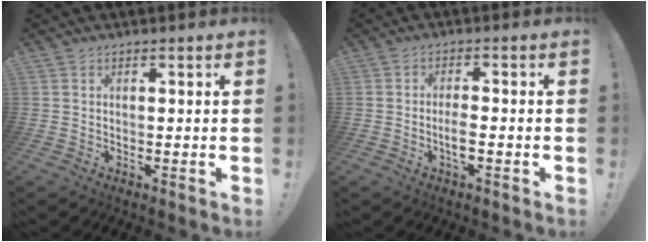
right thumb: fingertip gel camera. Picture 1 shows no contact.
{"total": 4.3, "force": [-1.2, 1.2, 4.0], "torque": [-0.079, -0.003, -0.025]}